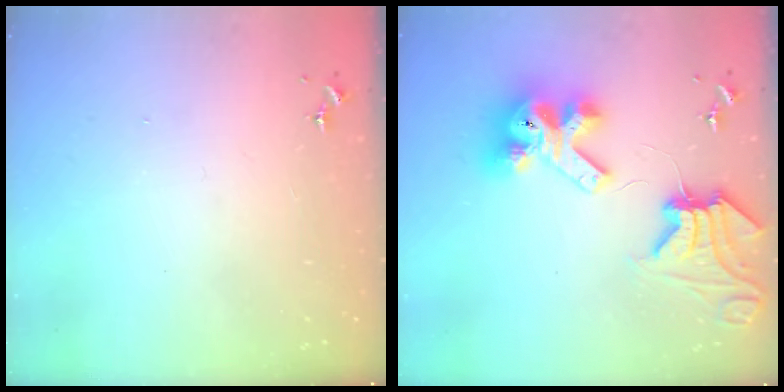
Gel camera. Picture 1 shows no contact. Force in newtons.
{"total": 15.8, "press": 15.7, "slide": 1.8}